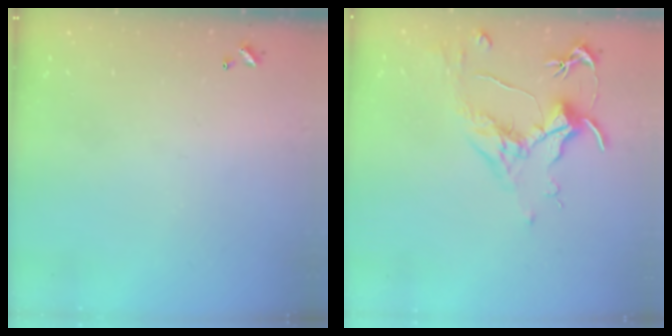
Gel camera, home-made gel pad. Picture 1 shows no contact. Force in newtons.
{"total": 1.7, "press": 1.4, "slide": 0.9}